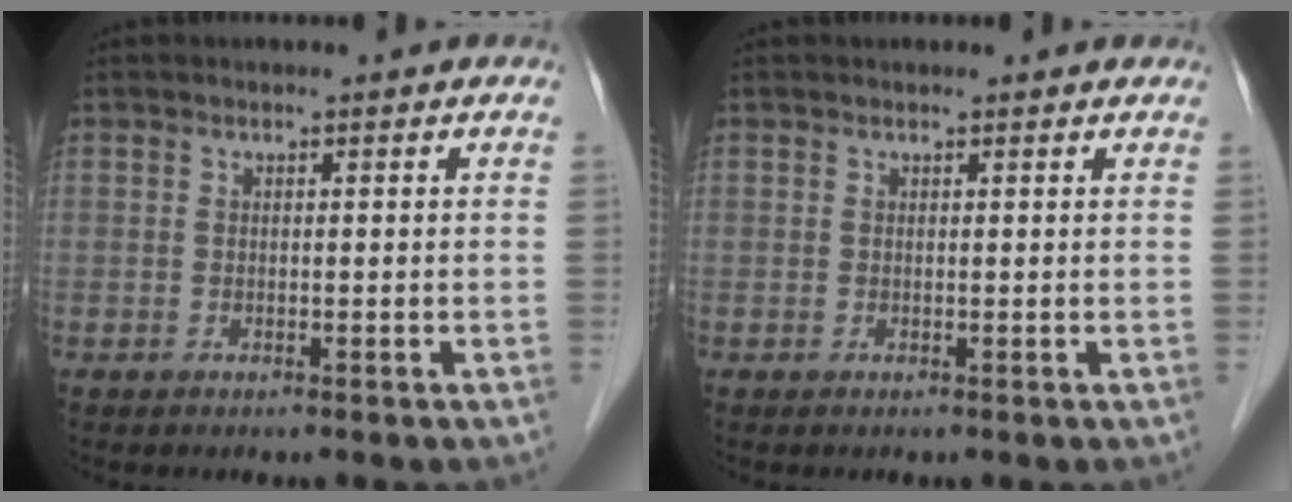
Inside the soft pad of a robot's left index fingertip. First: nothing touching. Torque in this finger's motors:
{"motor_torque": [0.21, -0.06, -0.01, -0.01]}